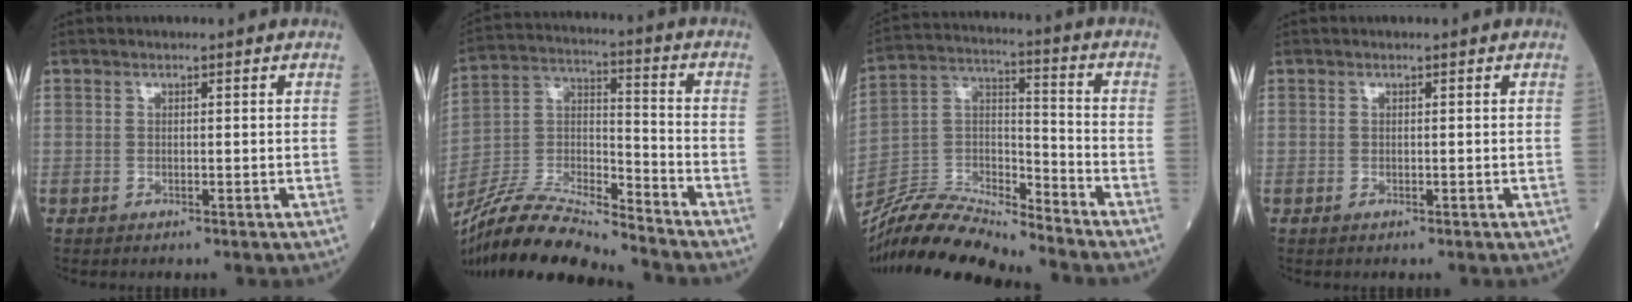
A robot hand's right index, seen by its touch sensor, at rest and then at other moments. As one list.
[{"total": 16.5, "force": [-15.5, 0.5, 5.6], "torque": [-0.106, 0.015, -0.291]}, {"total": 15.2, "force": [-14.6, 0.4, 4.2], "torque": [-0.078, 0.022, -0.280]}, {"total": 0.0}]